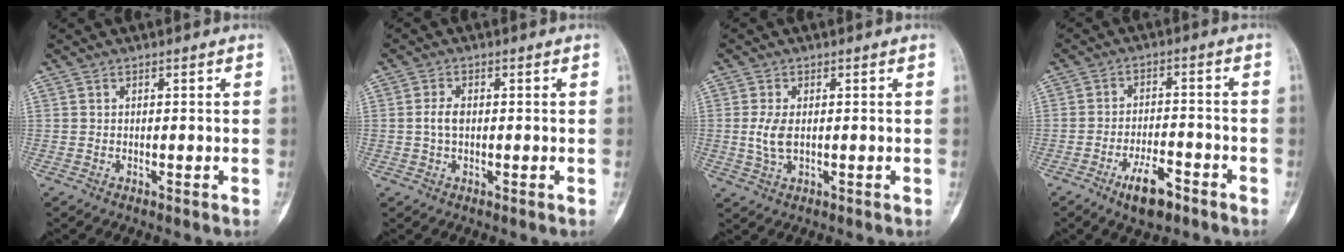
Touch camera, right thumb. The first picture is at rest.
{"total": 2.6, "force": [0.0, 1.5, 2.1], "torque": [-0.043, 0.005, -0.004]}
{"total": 4.0, "force": [0.0, 2.1, 3.4], "torque": [-0.079, -0.004, 0.002]}
{"total": 7.3, "force": [-4.6, 2.8, 4.9], "torque": [-0.078, 0.025, -0.074]}